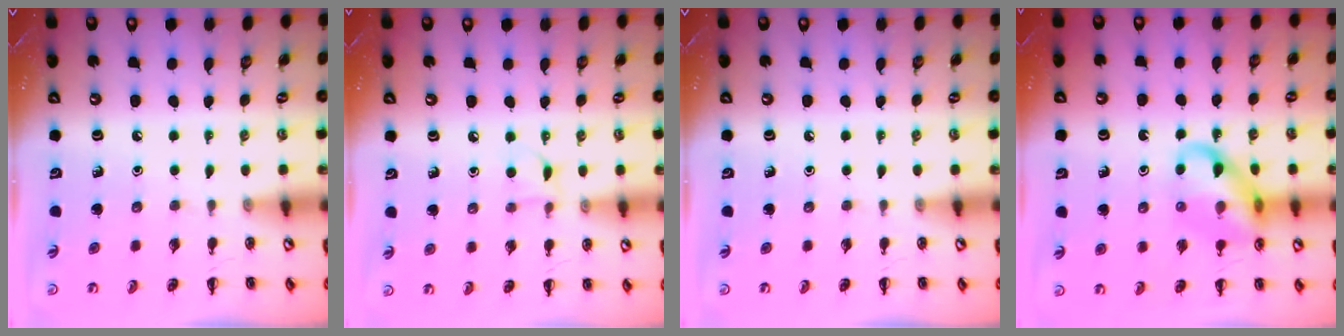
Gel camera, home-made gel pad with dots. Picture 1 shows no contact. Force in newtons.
{"total": 5.6, "press": 5.5, "slide": 1.4}
{"total": 0.0}
{"total": 13.2, "press": 13.1, "slide": 1.5}